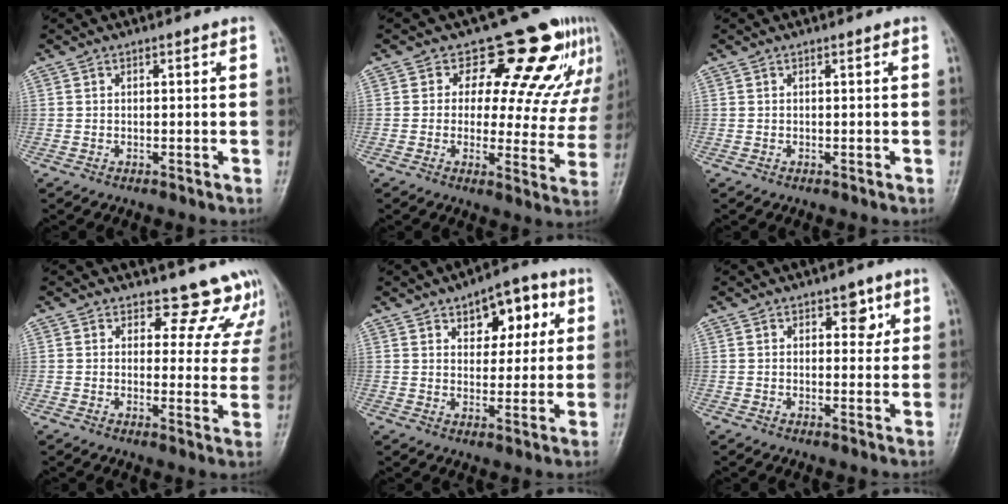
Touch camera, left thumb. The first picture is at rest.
{"total": 15.3, "force": [10.4, 8.0, 7.9], "torque": [-0.036, -0.058, 0.113]}
{"total": 0.0}
{"total": 11.1, "force": [9.9, 5.0, -0.1], "torque": [0.060, -0.062, 0.081]}
{"total": 9.9, "force": [4.2, 5.8, 6.7], "torque": [-0.047, -0.007, 0.054]}
{"total": 3.6, "force": [1.6, 2.4, 2.1], "torque": [0.002, -0.005, 0.017]}